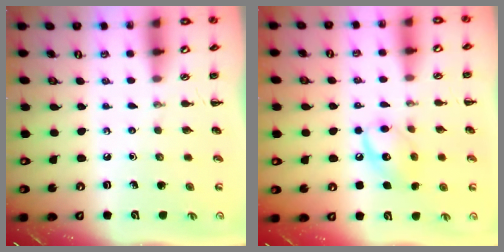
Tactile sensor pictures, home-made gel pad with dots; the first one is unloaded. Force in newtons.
{"total": 10.7, "press": 10.6, "slide": 0.7}